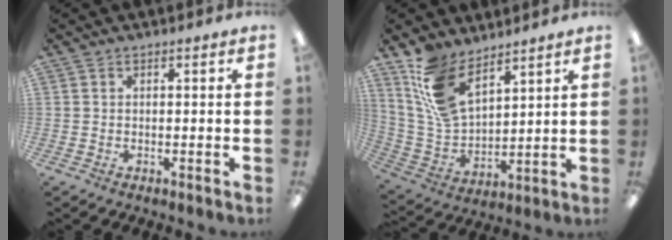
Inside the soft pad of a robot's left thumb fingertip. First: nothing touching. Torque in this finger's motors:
{"motor_torque": [-0.29, 0.29, 1.09, -1.68, 0.09]}